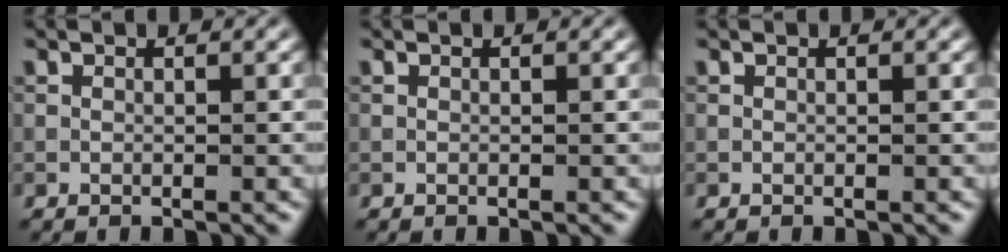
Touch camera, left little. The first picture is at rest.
{"total": 0.0}
{"total": 0.0}